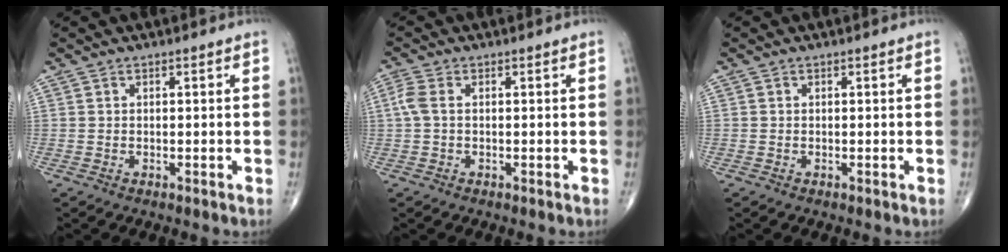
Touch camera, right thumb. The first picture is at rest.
{"total": 2.8, "force": [0.2, 1.5, 2.4], "torque": [-0.072, 0.007, 0.000]}
{"total": 0.0}